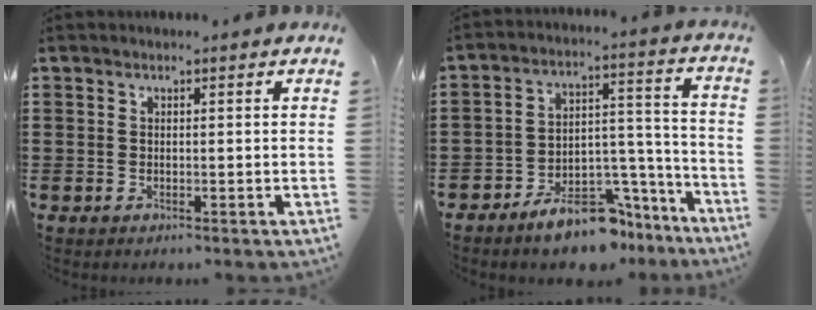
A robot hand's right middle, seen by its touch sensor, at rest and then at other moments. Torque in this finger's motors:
{"motor_torque": [2.01, -0.12, 0.24, 0.15]}